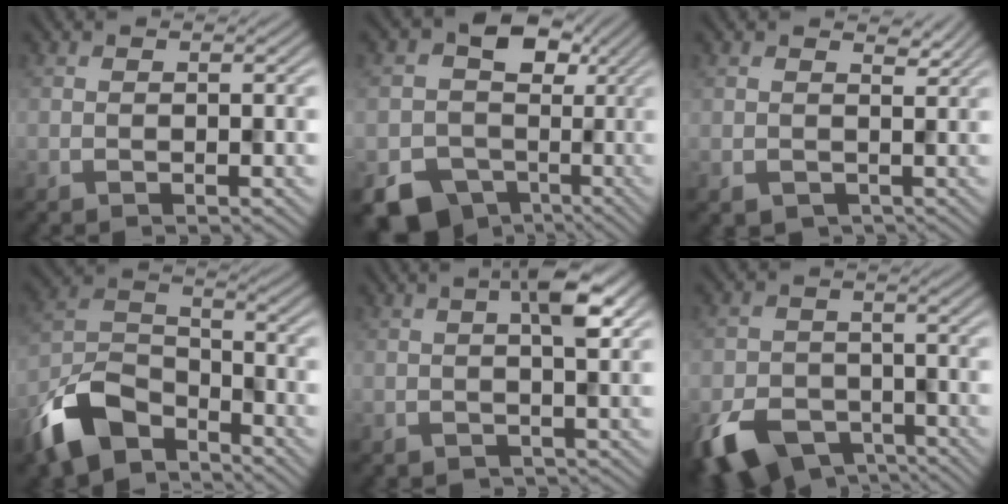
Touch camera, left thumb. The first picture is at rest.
{"total": 12.6, "force": [-1.9, 11.3, 5.2], "torque": [-0.103, -0.027, -0.046]}
{"total": 3.1, "force": [1.5, 2.6, 0.7], "torque": [-0.024, -0.018, 0.023]}
{"total": 11.6, "force": [-8.0, 5.9, 6.1], "torque": [-0.135, -0.010, -0.176]}
{"total": 3.9, "force": [0.9, 1.4, 3.6], "torque": [-0.056, 0.008, 0.011]}
{"total": 9.6, "force": [-5.6, 6.1, 4.8], "torque": [-0.105, -0.026, -0.103]}